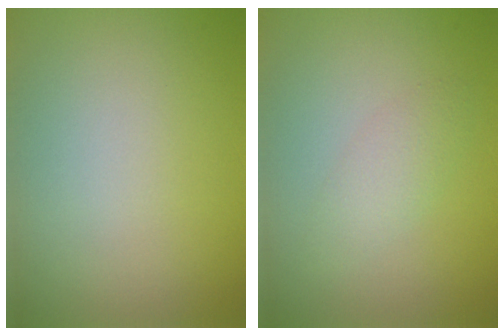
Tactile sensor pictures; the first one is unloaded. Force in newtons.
{"total": 1.8, "press": 1.8, "slide": 0.2}